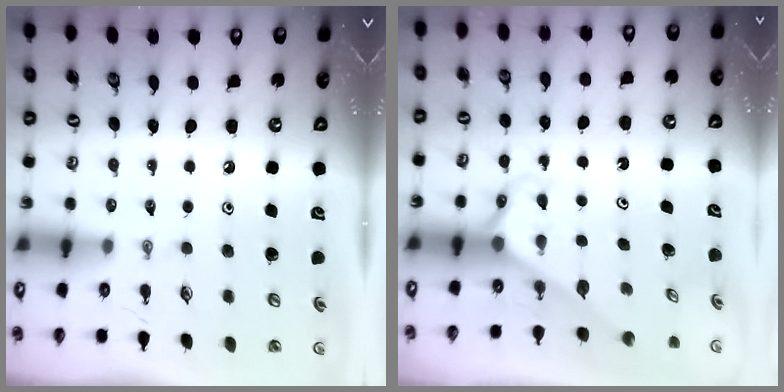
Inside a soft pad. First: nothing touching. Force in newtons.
{"total": 2.5, "press": 2.5, "slide": 0.2}